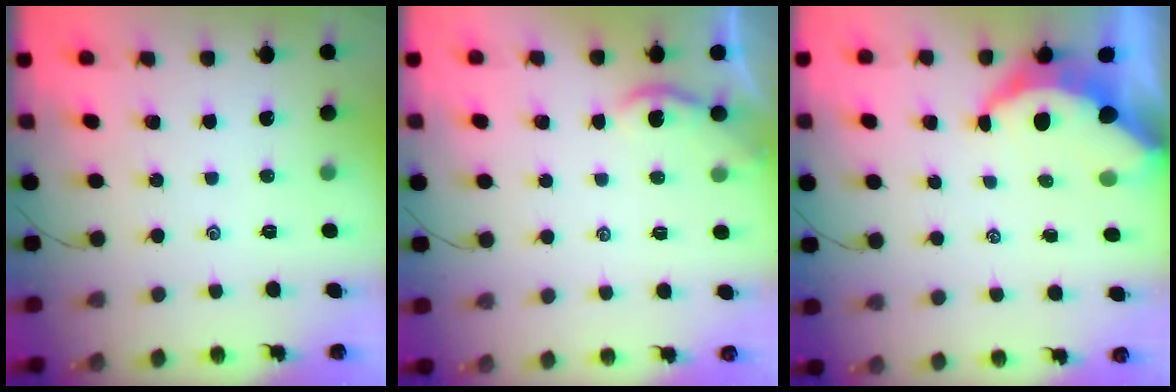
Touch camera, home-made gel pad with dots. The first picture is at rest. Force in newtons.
{"total": 1.8, "press": 1.7, "slide": 0.5}
{"total": 6.8, "press": 6.8, "slide": 0.8}